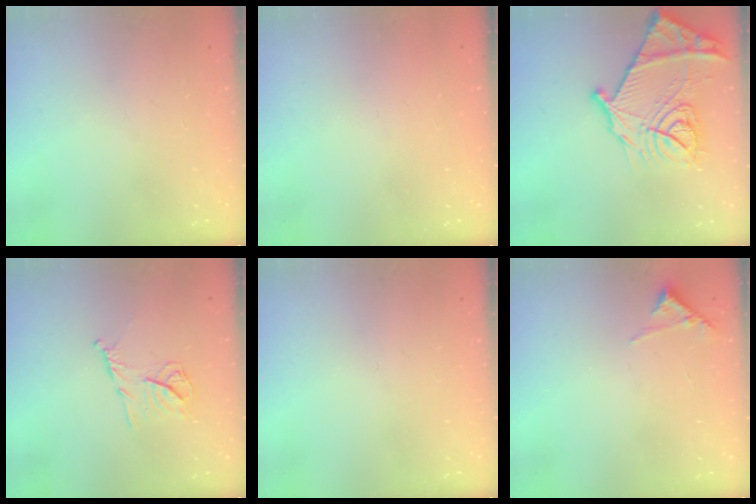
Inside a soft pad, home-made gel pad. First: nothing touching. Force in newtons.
{"total": 1.5, "press": 1.5, "slide": 0.1}
{"total": 22.2, "press": 22.1, "slide": 2.4}
{"total": 9.8, "press": 9.8, "slide": 0.6}
{"total": 0.0}
{"total": 6.4, "press": 6.4, "slide": 0.2}